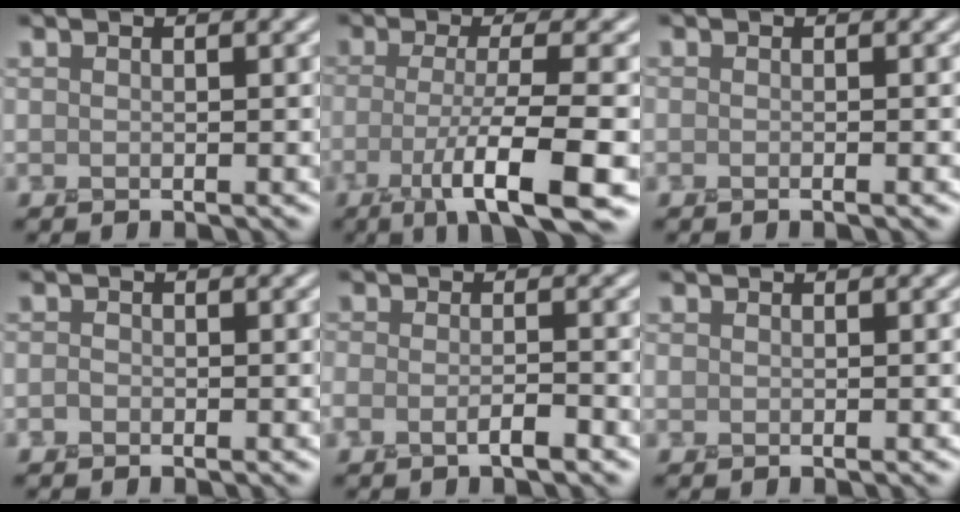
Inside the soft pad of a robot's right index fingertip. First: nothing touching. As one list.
[{"total": 8.1, "force": [-3.1, 1.4, 7.3], "torque": [-0.110, -0.006, -0.061]}, {"total": 0.7, "force": [-0.3, 0.2, 0.6], "torque": [-0.008, -0.005, -0.008]}, {"total": 0.7, "force": [-0.4, 0.6, 0.3], "torque": [-0.003, -0.001, -0.009]}, {"total": 2.4, "force": [-1.2, 0.6, 1.9], "torque": [-0.037, -0.001, -0.027]}, {"total": 0.0}]